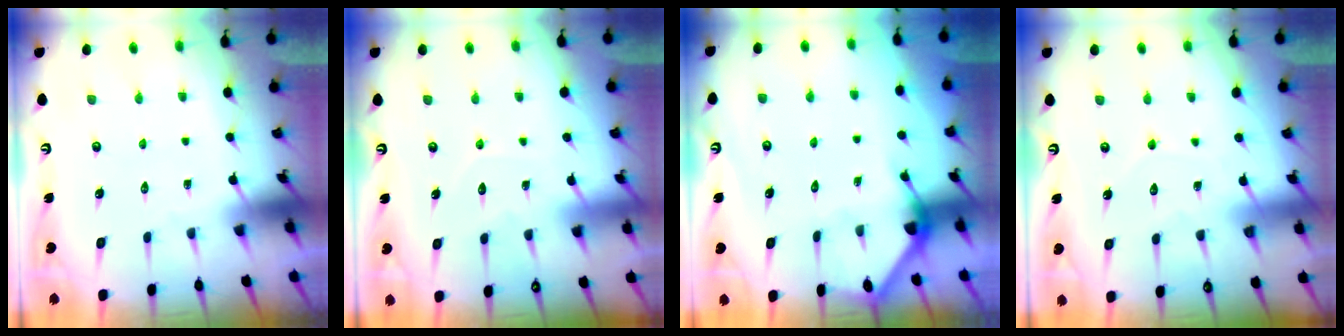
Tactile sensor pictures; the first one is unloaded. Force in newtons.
{"total": 3.9, "press": 3.9, "slide": 0.3}
{"total": 2.7, "press": 2.7, "slide": 0.1}
{"total": 3.2, "press": 3.2, "slide": 0.3}